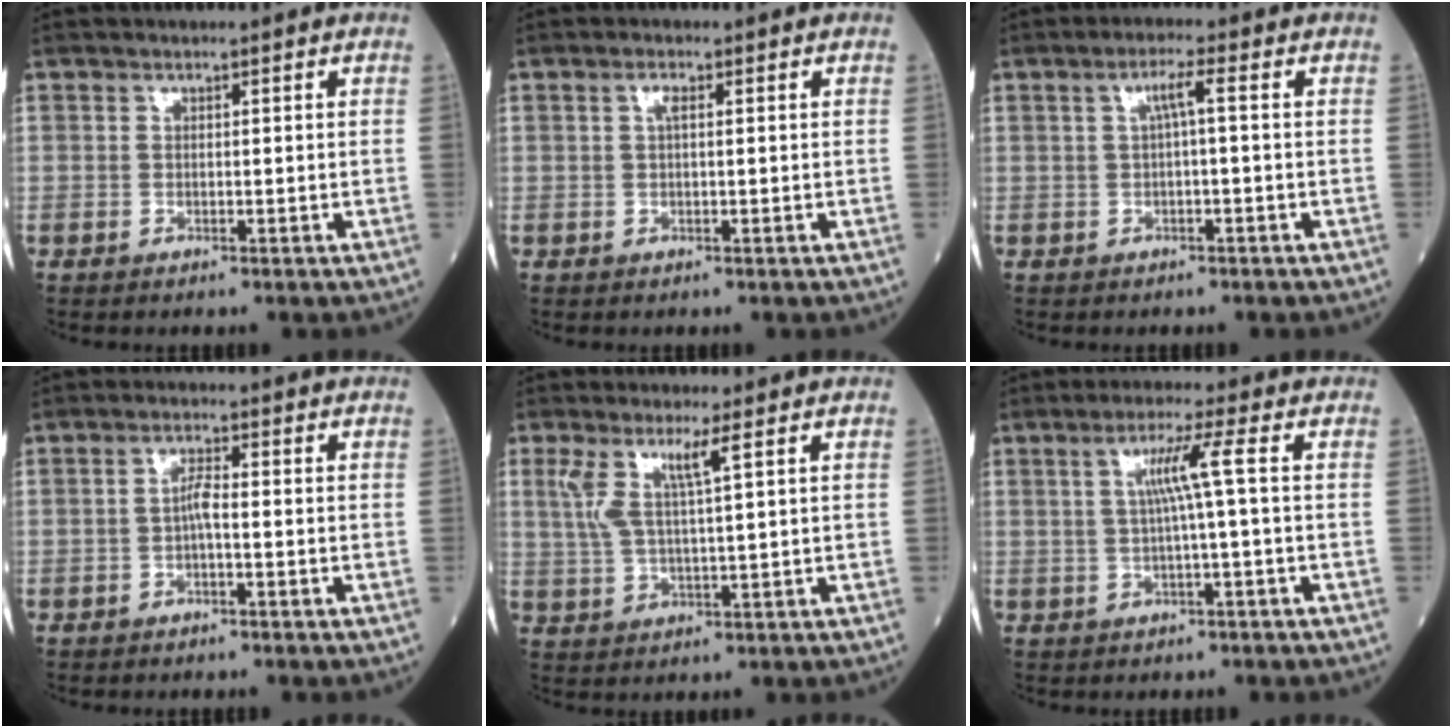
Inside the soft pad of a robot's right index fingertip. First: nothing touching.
{"total": 1.3, "force": [0.4, 0.3, 1.2], "torque": [-0.024, 0.003, 0.005]}
{"total": 2.7, "force": [0.3, -0.1, 2.7], "torque": [-0.048, 0.009, 0.006]}
{"total": 2.2, "force": [-0.5, 0.3, 2.1], "torque": [-0.037, 0.004, -0.011]}
{"total": 5.7, "force": [2.5, 0.2, 5.1], "torque": [-0.114, 0.007, 0.054]}
{"total": 4.9, "force": [0.6, -1.1, 4.7], "torque": [-0.092, 0.009, 0.014]}